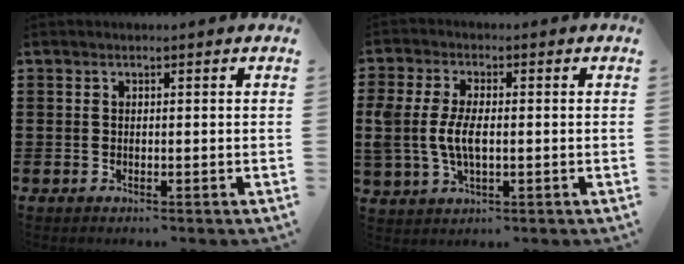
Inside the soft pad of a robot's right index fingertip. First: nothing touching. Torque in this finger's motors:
{"motor_torque": [0.40, -0.05, 0.48, 0.21]}